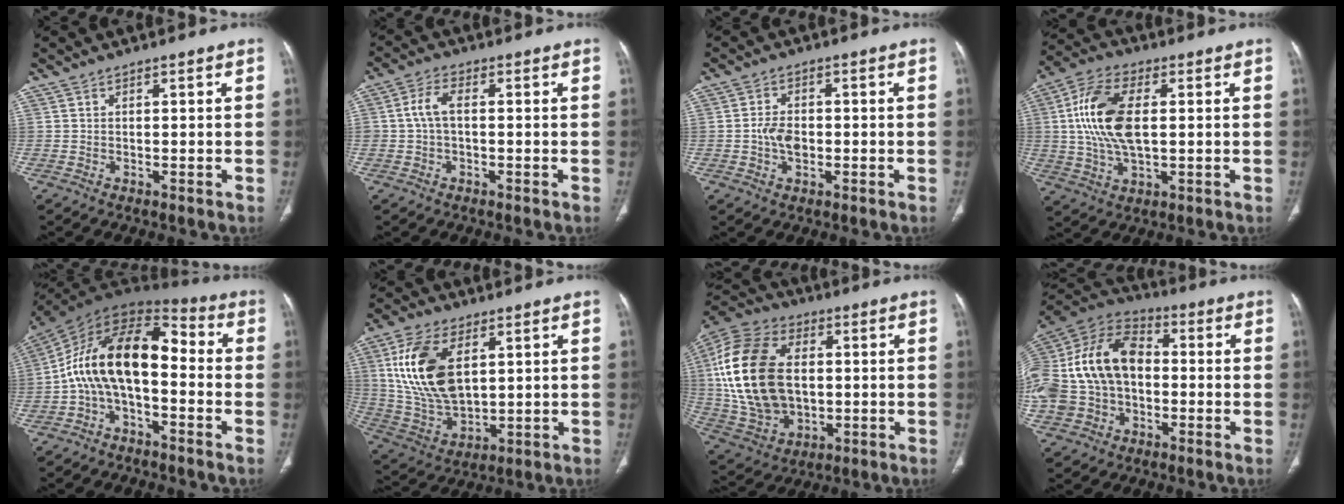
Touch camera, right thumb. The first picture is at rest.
{"total": 4.4, "force": [0.0, 2.6, 3.6], "torque": [-0.076, 0.013, -0.003]}
{"total": 4.3, "force": [-0.7, 2.8, 3.2], "torque": [-0.055, 0.007, -0.014]}
{"total": 14.0, "force": [1.6, 7.2, 11.9], "torque": [-0.248, 0.010, 0.029]}
{"total": 16.6, "force": [-1.8, 8.9, 13.9], "torque": [-0.229, 0.072, -0.045]}
{"total": 17.3, "force": [4.9, 9.6, 13.5], "torque": [-0.265, -0.015, 0.104]}
{"total": 24.3, "force": [1.9, 16.0, 18.1], "torque": [-0.368, 0.002, 0.047]}
{"total": 21.5, "force": [-0.5, 15.6, 14.8], "torque": [-0.306, 0.039, -0.010]}